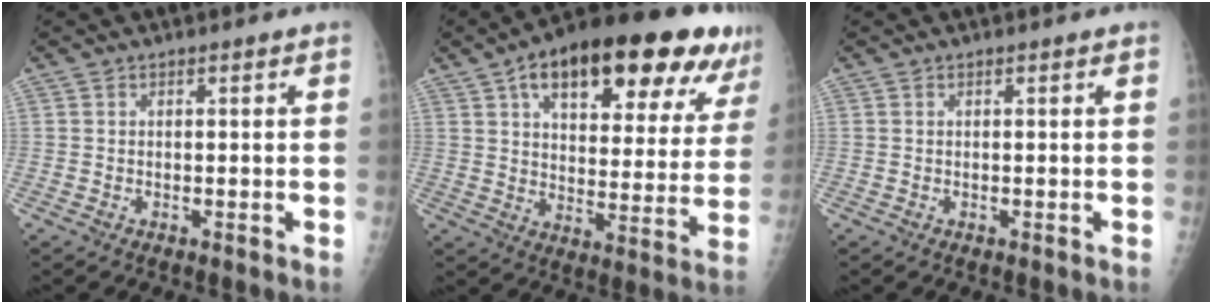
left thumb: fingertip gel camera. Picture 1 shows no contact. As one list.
[{"total": 27.5, "force": [15.1, 11.3, 20.0], "torque": [-0.255, -0.003, 0.218]}, {"total": 0.0}]